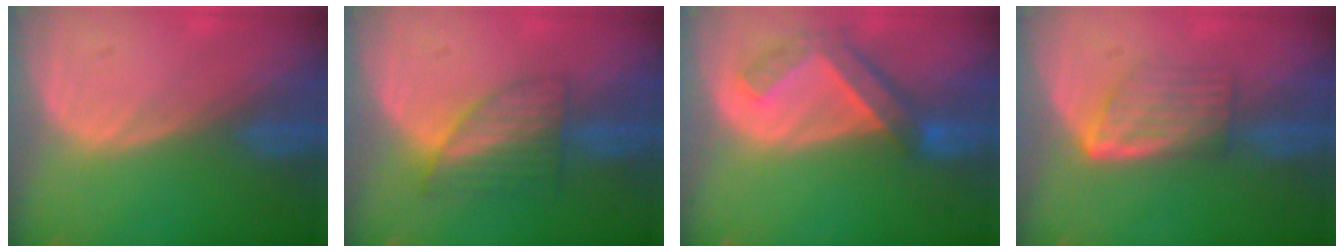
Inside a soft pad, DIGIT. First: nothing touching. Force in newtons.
{"total": 6.1, "press": 5.7, "slide": 2.0}
{"total": 6.2, "press": 6.0, "slide": 1.4}
{"total": 5.8, "press": 5.3, "slide": 2.4}